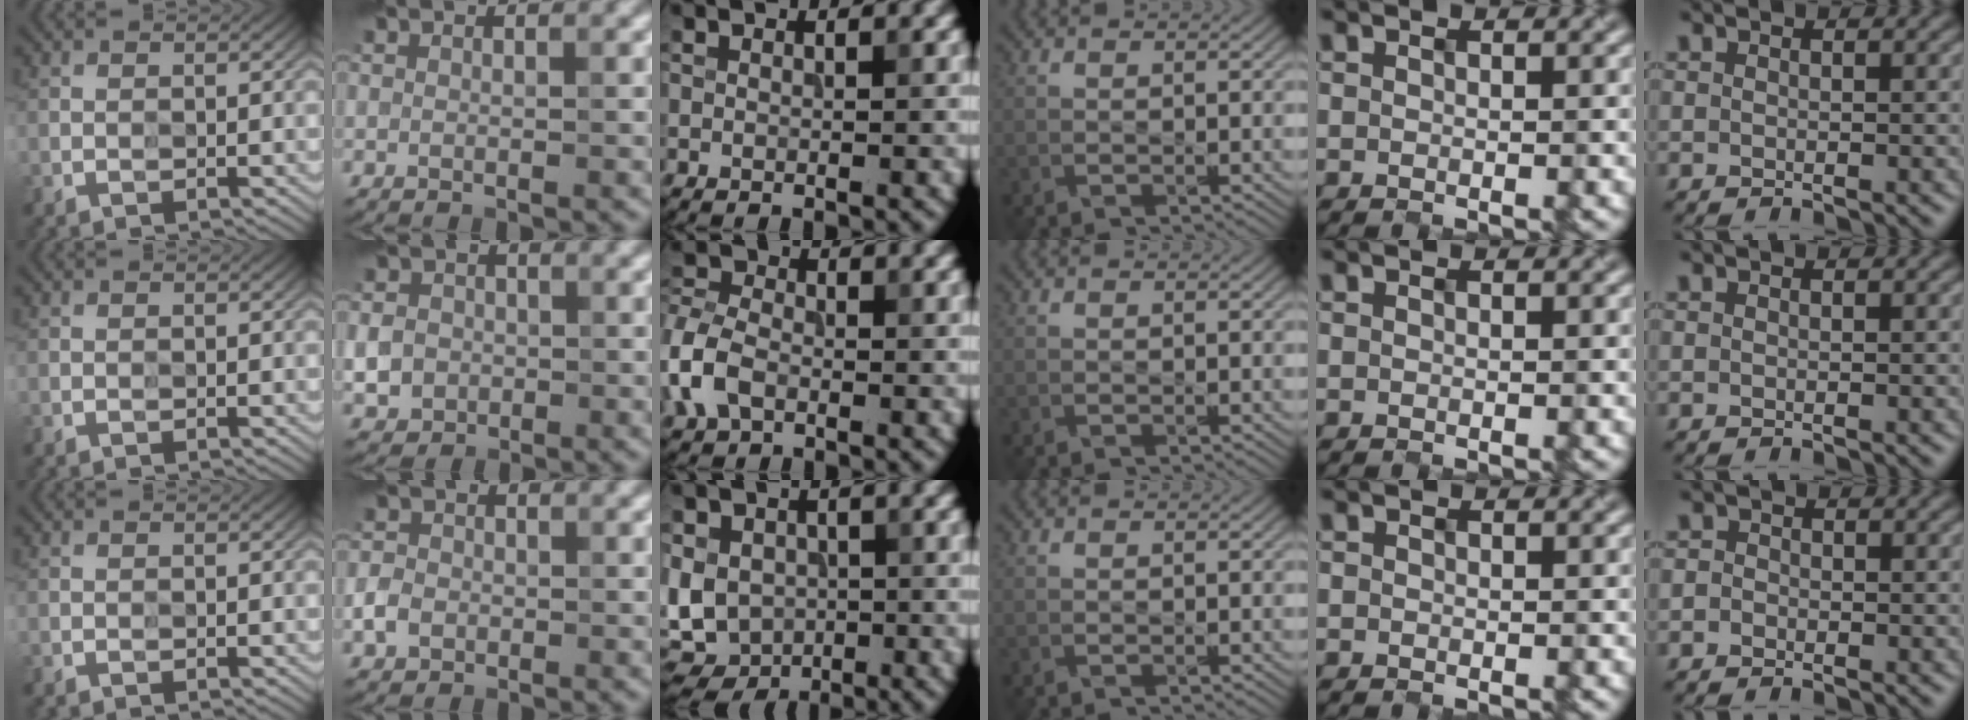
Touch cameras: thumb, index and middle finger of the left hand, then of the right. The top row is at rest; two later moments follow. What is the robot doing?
{"motion": "wipe", "object": "paper plate"}